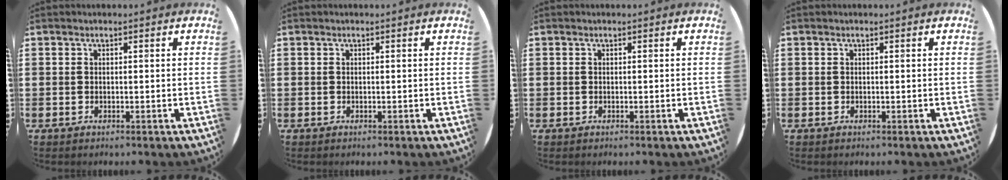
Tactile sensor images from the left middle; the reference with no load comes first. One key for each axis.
{"total": 0.0}
{"total": 0.0}
{"total": 0.0}